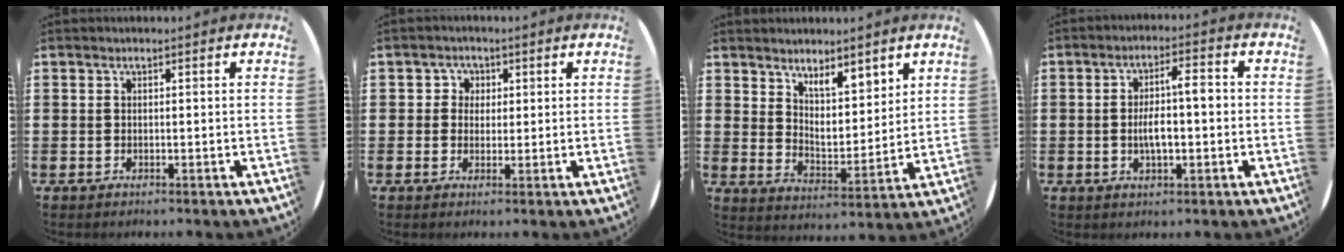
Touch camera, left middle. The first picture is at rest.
{"total": 2.3, "force": [0.9, 2.1, 0.3], "torque": [0.004, 0.003, 0.012]}
{"total": 6.1, "force": [5.3, 2.3, 2.0], "torque": [-0.048, -0.028, 0.096]}
{"total": 5.6, "force": [-0.4, 1.8, 5.3], "torque": [-0.085, 0.007, -0.012]}